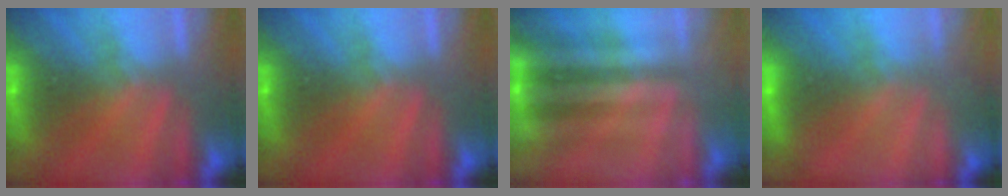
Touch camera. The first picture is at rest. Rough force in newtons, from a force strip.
{"total": 0.0}
{"total": 1.9}
{"total": 2.0}